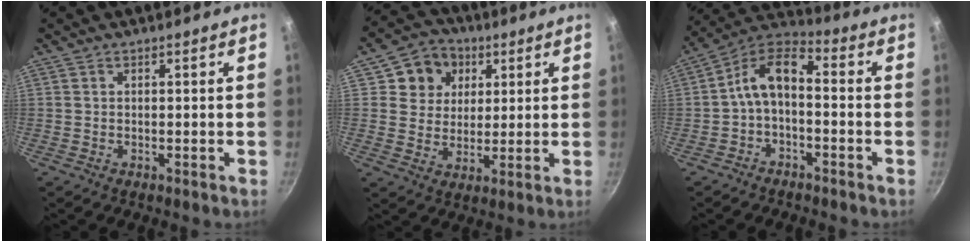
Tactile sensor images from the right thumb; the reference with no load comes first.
{"total": 9.9, "force": [3.7, 8.6, 3.3], "torque": [-0.017, -0.001, 0.059]}
{"total": 9.1, "force": [-1.8, 4.8, 7.5], "torque": [-0.141, 0.052, -0.045]}